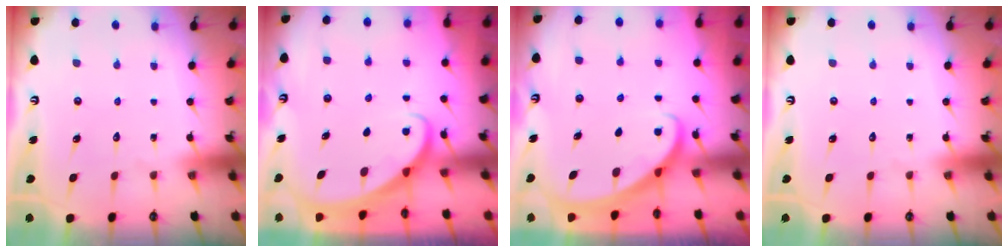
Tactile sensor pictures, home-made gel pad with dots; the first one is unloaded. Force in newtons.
{"total": 2.3, "press": 2.3, "slide": 0.2}
{"total": 2.5, "press": 2.5, "slide": 0.3}
{"total": 0.0}